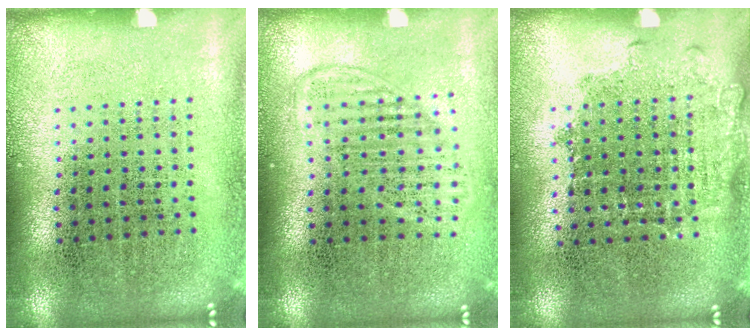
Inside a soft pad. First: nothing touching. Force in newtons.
{"total": 1.3, "press": 1.2, "slide": 0.6}
{"total": 1.1, "press": 0.9, "slide": 0.6}